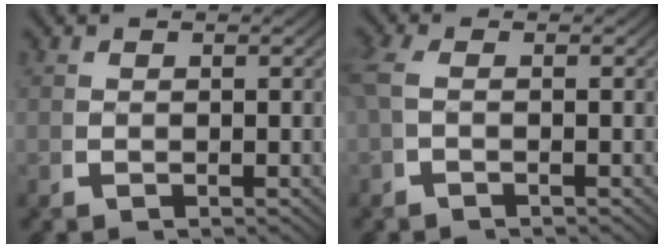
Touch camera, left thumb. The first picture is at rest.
{"total": 1.7, "force": [-0.3, 0.7, 1.4], "torque": [-0.042, 0.003, -0.007]}